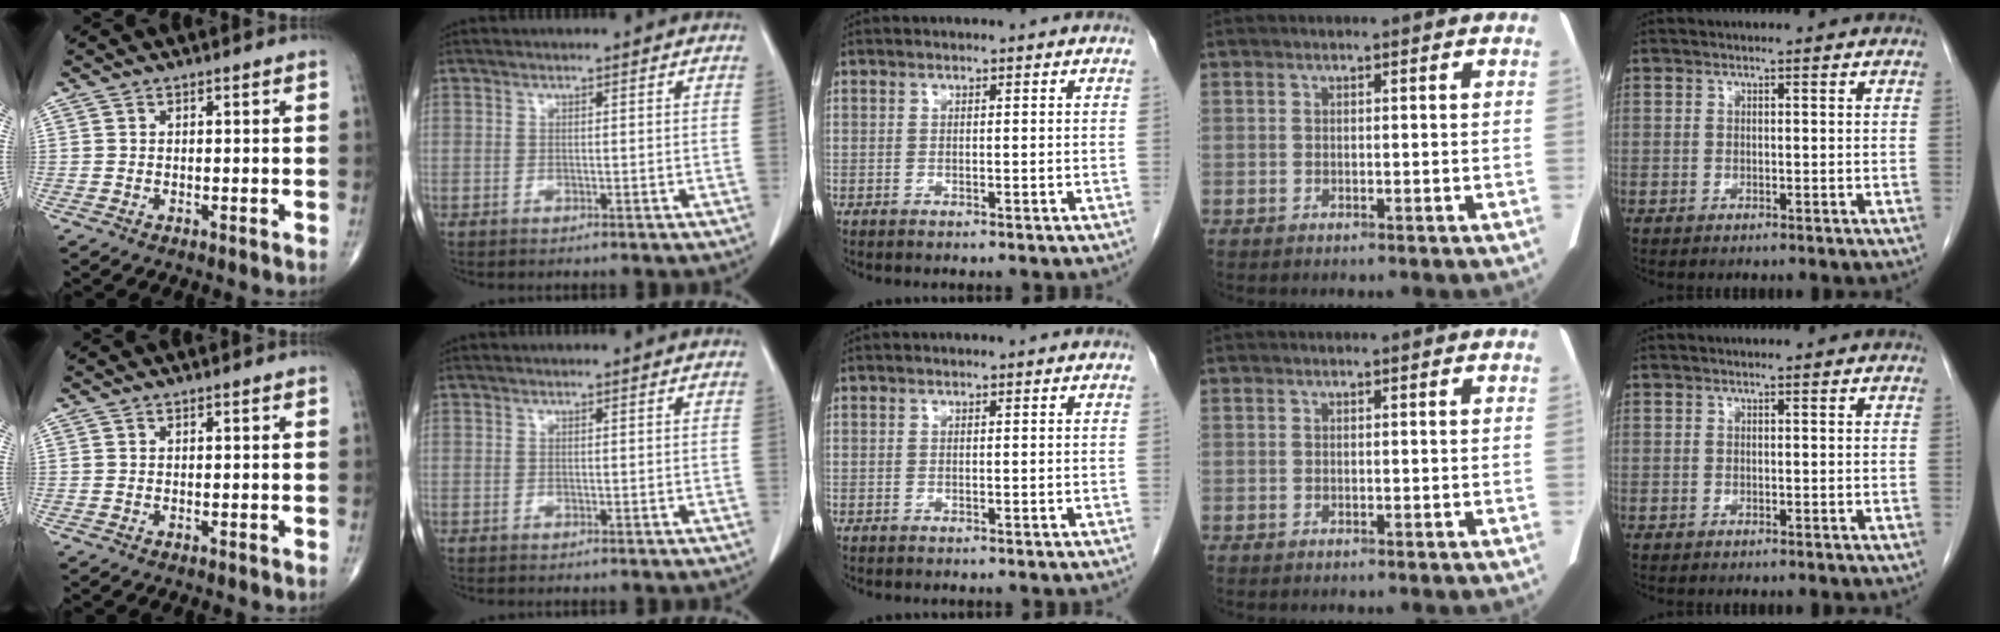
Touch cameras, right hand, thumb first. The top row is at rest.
{}